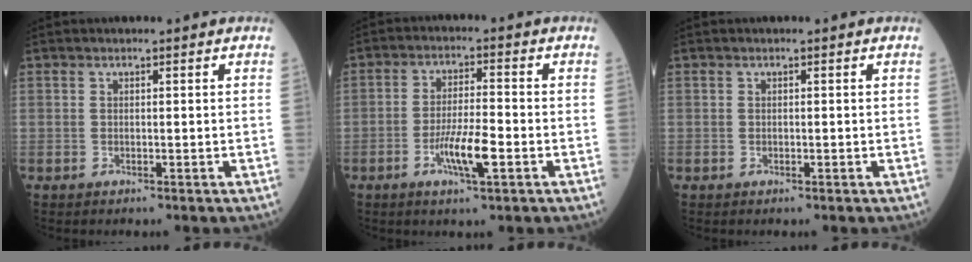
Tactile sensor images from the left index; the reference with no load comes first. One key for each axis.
{"total": 6.4, "fx": -2.7, "fy": 0.7, "fz": 5.7, "tx": -0.106, "ty": -0.007, "tz": -0.049}
{"total": 0.0}